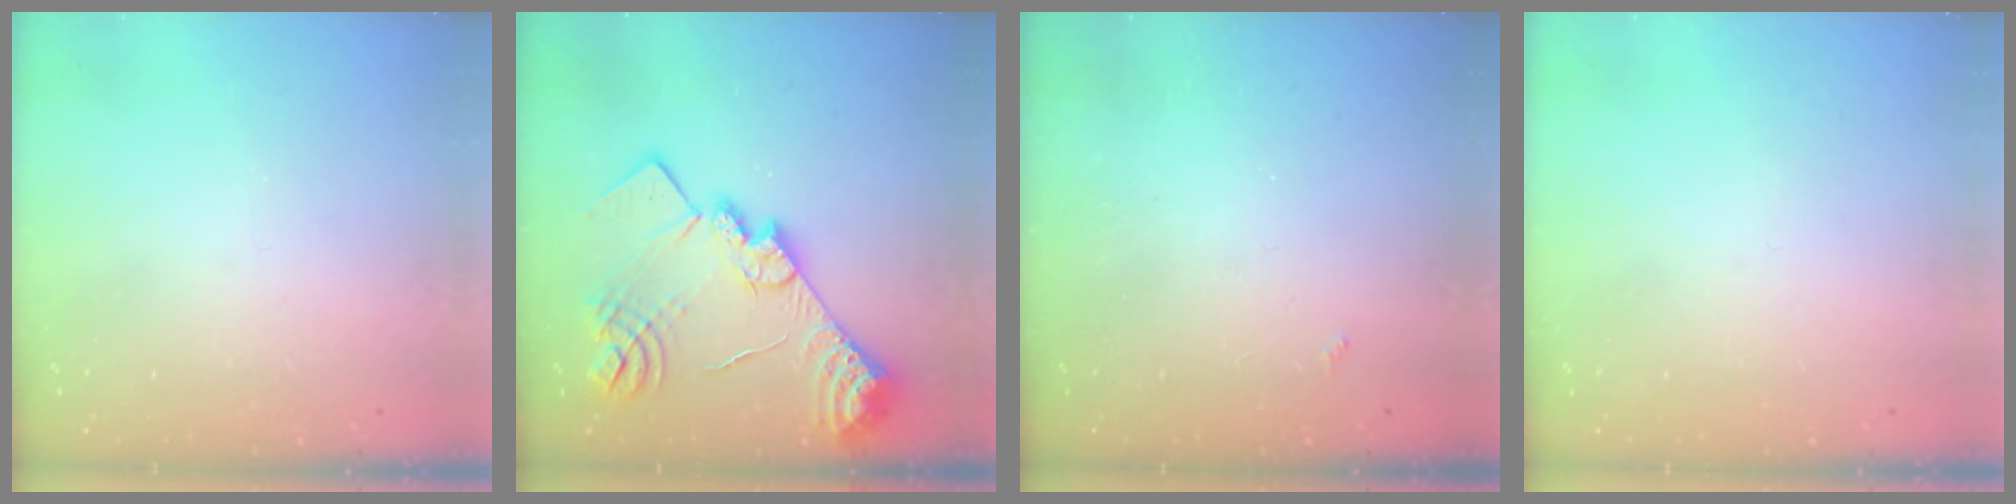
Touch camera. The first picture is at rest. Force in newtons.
{"total": 22.4, "press": 22.3, "slide": 1.3}
{"total": 2.1, "press": 2.0, "slide": 0.4}
{"total": 0.0}